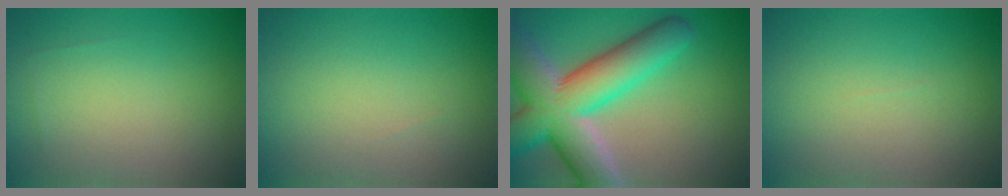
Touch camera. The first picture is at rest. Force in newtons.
{"total": 0.0}
{"total": 11.9, "press": 11.9, "slide": 0.6}
{"total": 0.0}